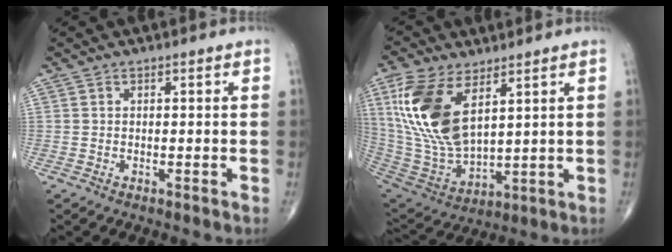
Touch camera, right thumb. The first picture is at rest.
{"total": 18.1, "force": [7.0, 8.9, 14.2], "torque": [-0.288, -0.029, 0.148]}